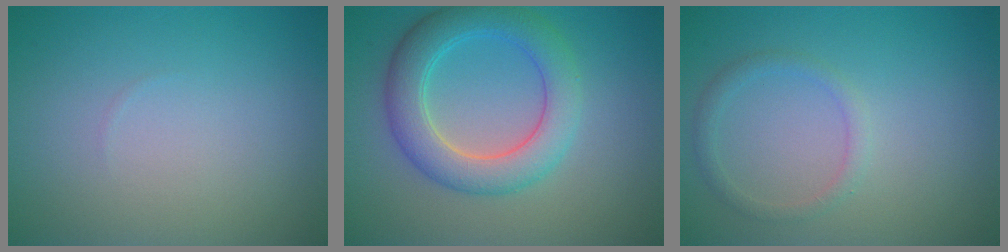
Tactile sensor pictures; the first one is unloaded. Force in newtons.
{"total": 5.6, "press": 5.6, "slide": 0.2}
{"total": 1.4, "press": 1.4, "slide": 0.2}